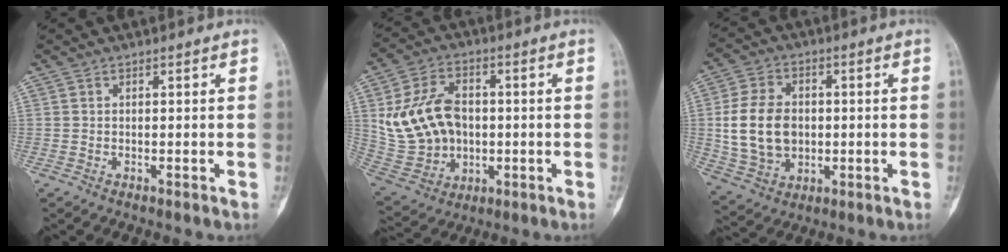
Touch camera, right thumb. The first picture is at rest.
{"total": 15.6, "force": [1.1, 11.7, 10.2], "torque": [-0.170, 0.011, 0.035]}
{"total": 13.2, "force": [0.2, 9.8, 8.9], "torque": [-0.149, 0.005, 0.012]}